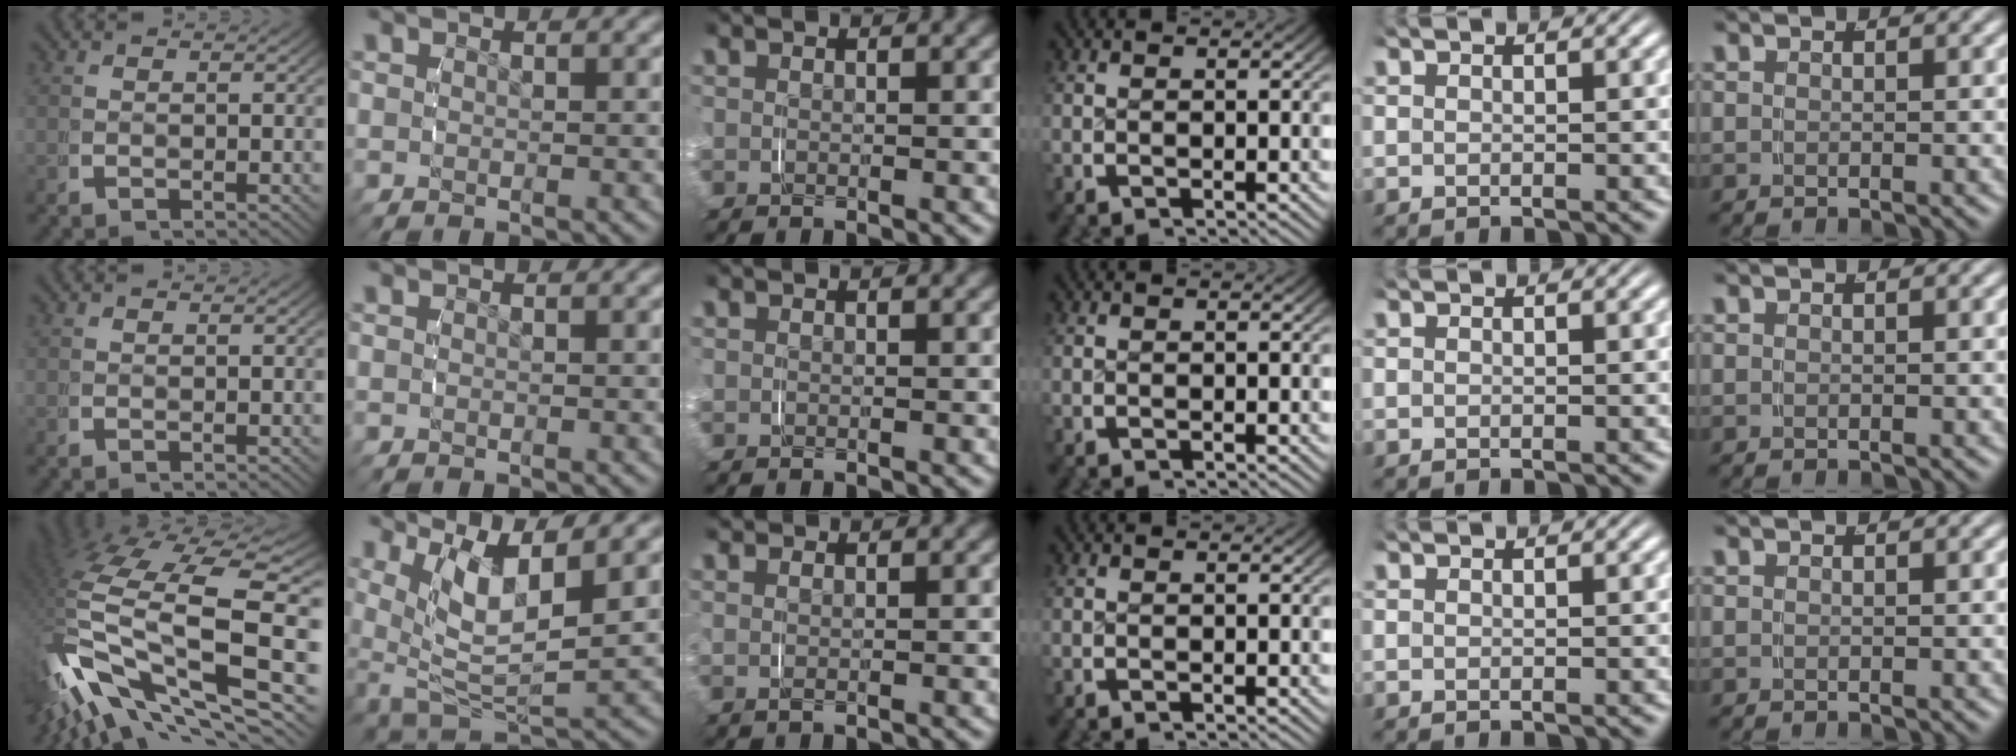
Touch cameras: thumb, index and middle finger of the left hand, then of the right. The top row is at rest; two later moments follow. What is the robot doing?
{"motion": "grasp_and_lifting", "object": "shoes"}